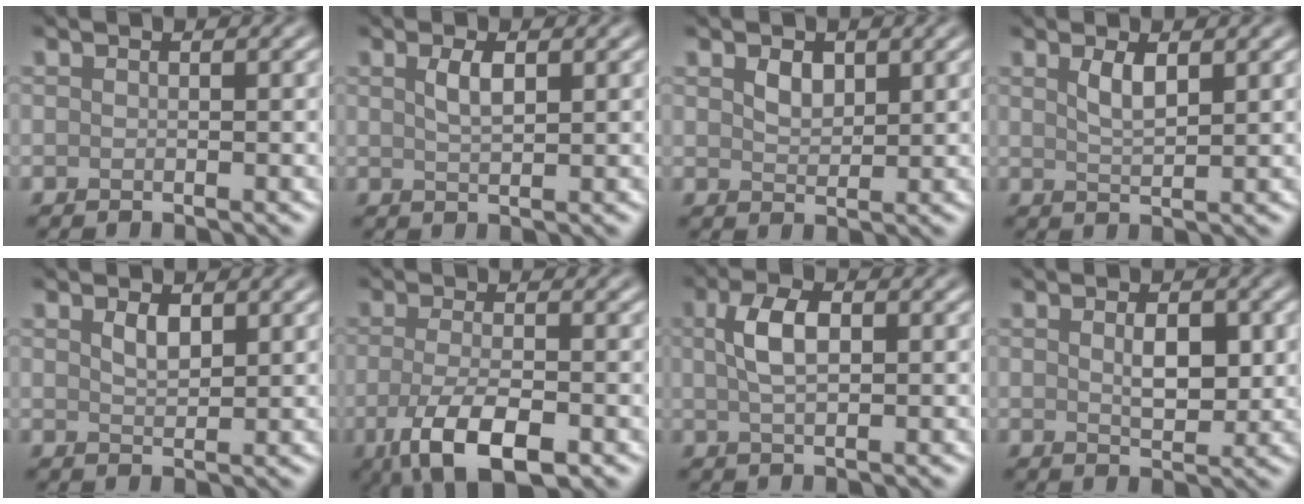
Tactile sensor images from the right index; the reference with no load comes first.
{"total": 1.8, "force": [0.8, 0.6, 1.5], "torque": [-0.031, 0.002, 0.016]}
{"total": 1.8, "force": [1.0, 1.1, 1.0], "torque": [-0.022, -0.001, 0.022]}
{"total": 2.0, "force": [1.1, 0.5, 1.6], "torque": [-0.031, -0.002, 0.022]}
{"total": 1.6, "force": [1.0, 0.7, 1.0], "torque": [-0.022, -0.001, 0.021]}
{"total": 6.2, "force": [-2.5, 2.3, 5.2], "torque": [-0.105, -0.012, -0.046]}
{"total": 3.6, "force": [0.9, 1.6, 3.1], "torque": [-0.064, 0.006, 0.016]}
{"total": 3.0, "force": [0.5, 1.6, 2.5], "torque": [-0.044, -0.003, 0.012]}